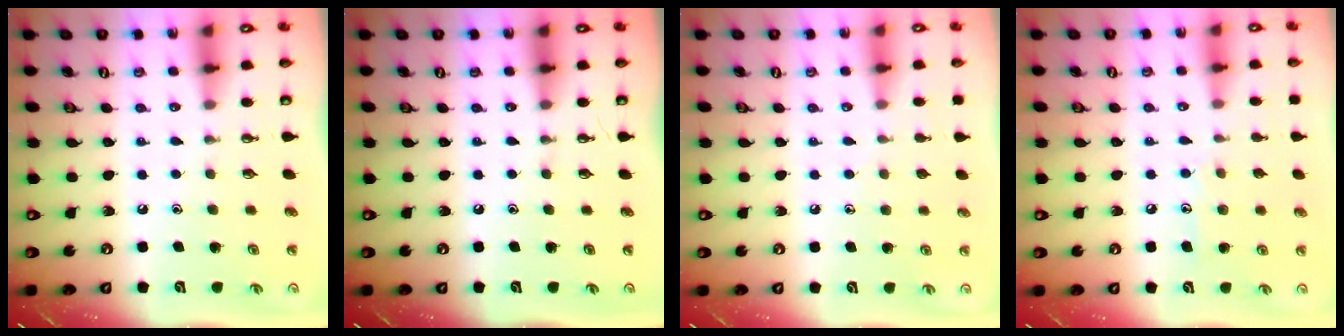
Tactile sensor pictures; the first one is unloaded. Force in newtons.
{"total": 0.0}
{"total": 4.6, "press": 4.6, "slide": 0.5}
{"total": 6.9, "press": 6.9, "slide": 0.7}